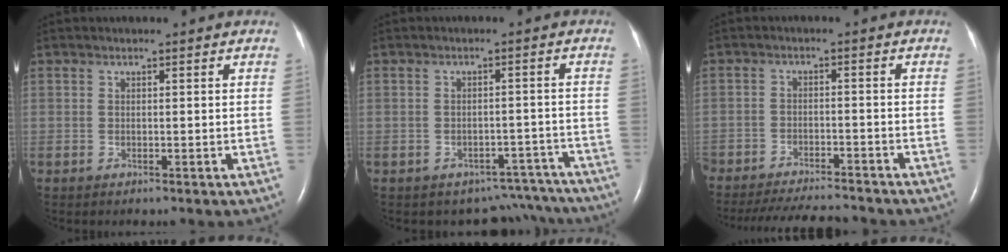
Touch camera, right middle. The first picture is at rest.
{"total": 8.8, "force": [-8.0, 3.7, -0.2], "torque": [0.021, 0.034, -0.083]}
{"total": 13.7, "force": [-12.5, 2.3, 5.1], "torque": [-0.097, -0.018, -0.179]}